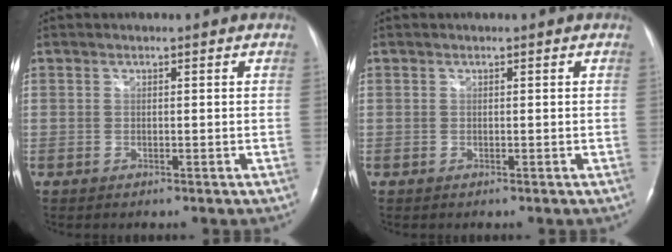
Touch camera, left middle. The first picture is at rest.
{"total": 0.0}